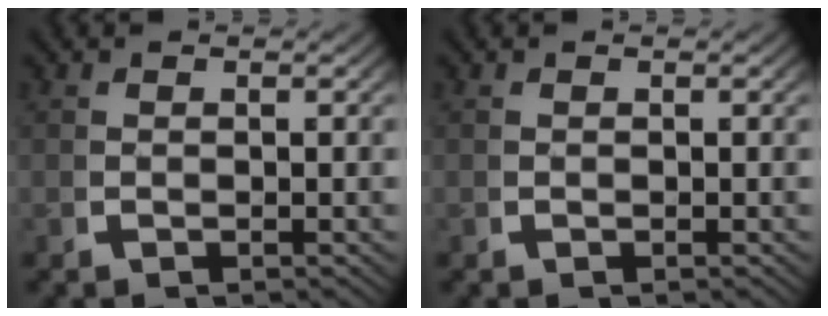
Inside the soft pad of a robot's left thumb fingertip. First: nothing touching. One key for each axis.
{"total": 0.0}